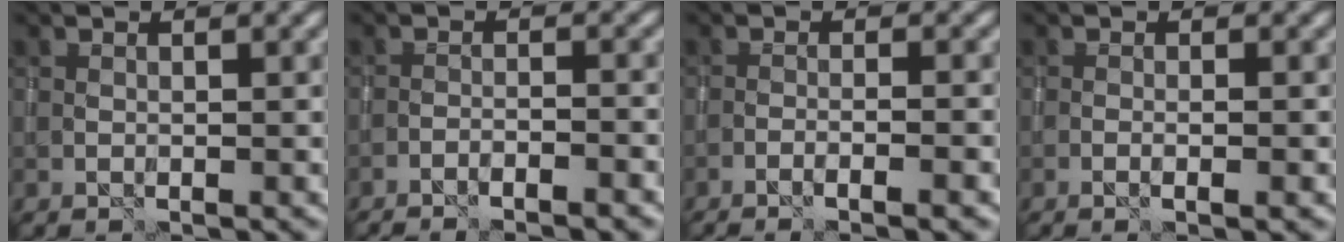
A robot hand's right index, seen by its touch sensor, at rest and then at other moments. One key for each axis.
{"total": 3.5, "fx": -3.0, "fy": 0.5, "fz": 1.7, "tx": -0.025, "ty": 0.008, "tz": -0.052}
{"total": 3.4, "fx": -2.2, "fy": 0.5, "fz": 2.6, "tx": -0.036, "ty": 0.013, "tz": -0.046}
{"total": 1.9, "fx": -0.5, "fy": 0.5, "fz": 1.7, "tx": -0.018, "ty": 0.001, "tz": -0.014}